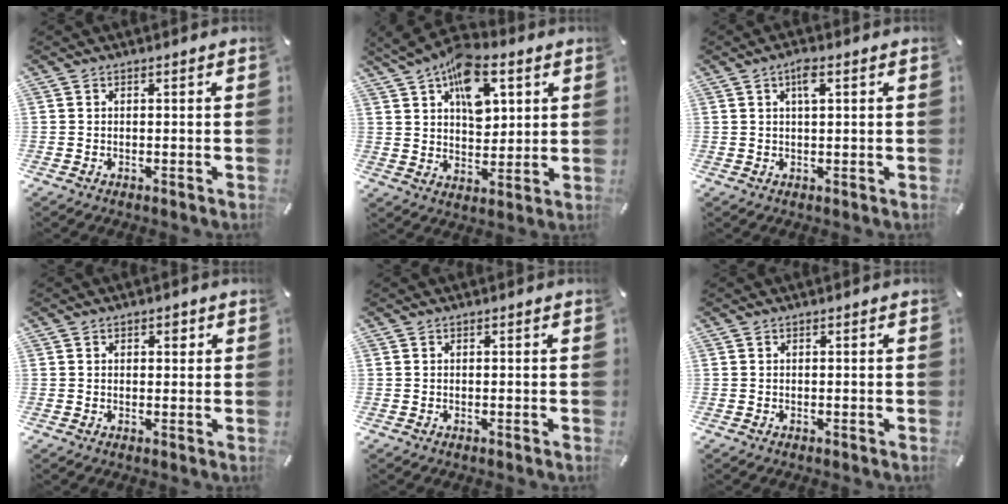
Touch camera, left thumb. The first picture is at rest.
{"total": 13.7, "force": [6.5, 8.1, 8.9], "torque": [-0.137, -0.018, 0.115]}
{"total": 3.3, "force": [1.2, 0.9, 2.9], "torque": [-0.062, 0.007, 0.018]}
{"total": 1.7, "force": [0.6, 1.3, 0.8], "torque": [-0.002, -0.001, 0.005]}
{"total": 0.0}
{"total": 0.0}